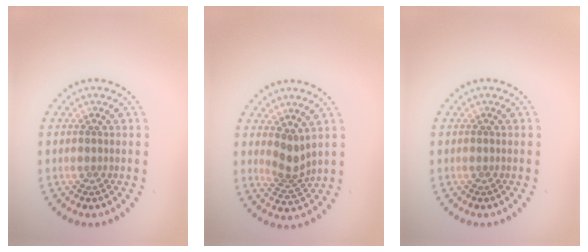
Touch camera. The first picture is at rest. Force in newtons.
{"total": 2.4, "press": 1.9, "slide": 1.5}
{"total": 0.0}